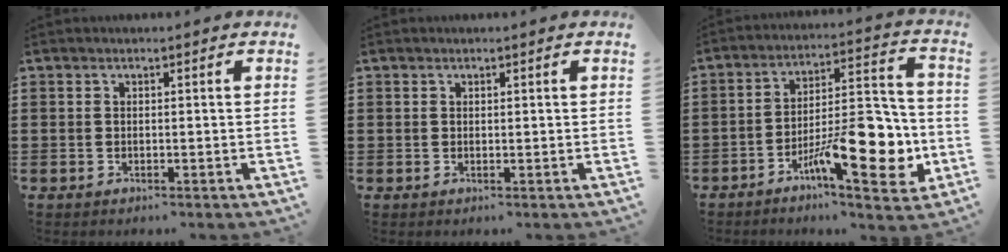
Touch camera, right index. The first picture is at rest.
{"total": 0.5, "force": [0.3, 0.4, 0.0], "torque": [-0.001, 0.002, 0.007]}
{"total": 14.5, "force": [-6.1, 5.2, 12.1], "torque": [-0.181, 0.007, -0.103]}